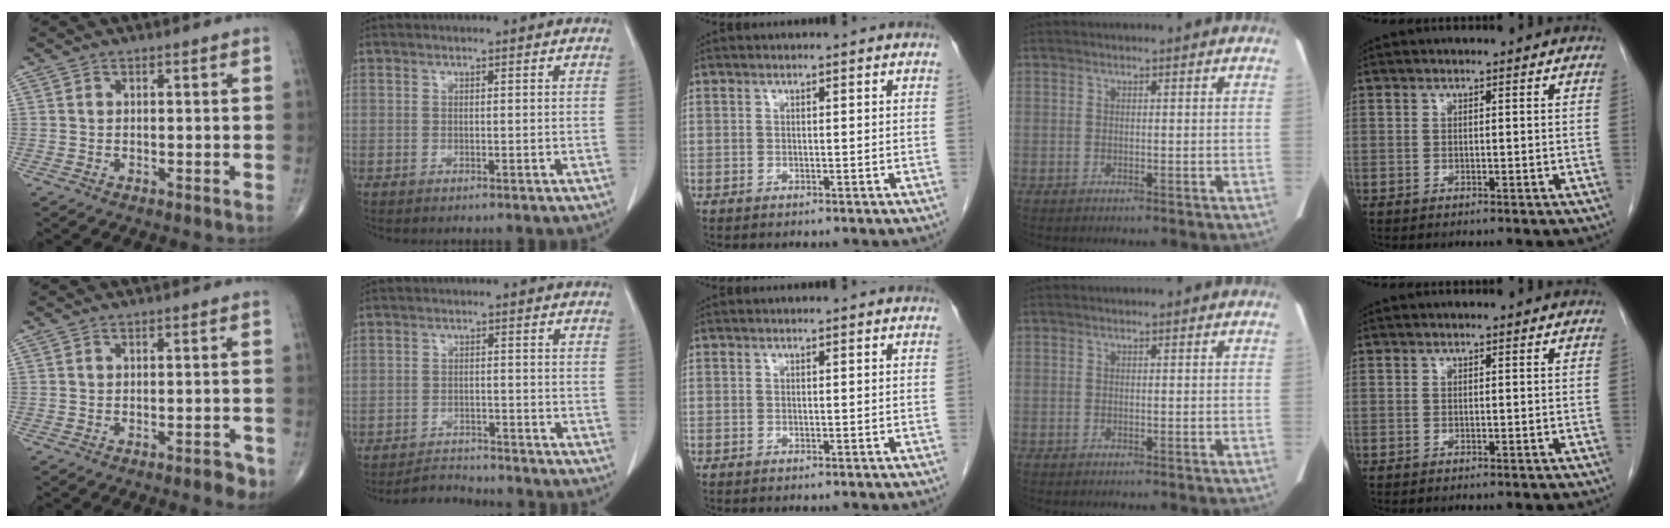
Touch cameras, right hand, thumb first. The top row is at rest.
{"thumb": {"total": 2.9, "force": [-1.8, 1.0, 2.1], "torque": [-0.025, 0.010, -0.022]}, "index": {"total": 3.6, "force": [-3.5, 0.6, -0.6], "torque": [0.009, -0.006, -0.057]}}